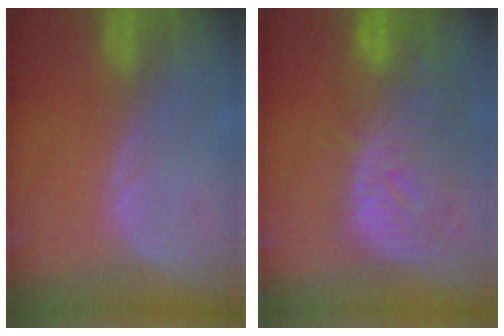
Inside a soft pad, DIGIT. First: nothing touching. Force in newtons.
{"total": 11.9, "press": 10.2, "slide": 6.1}